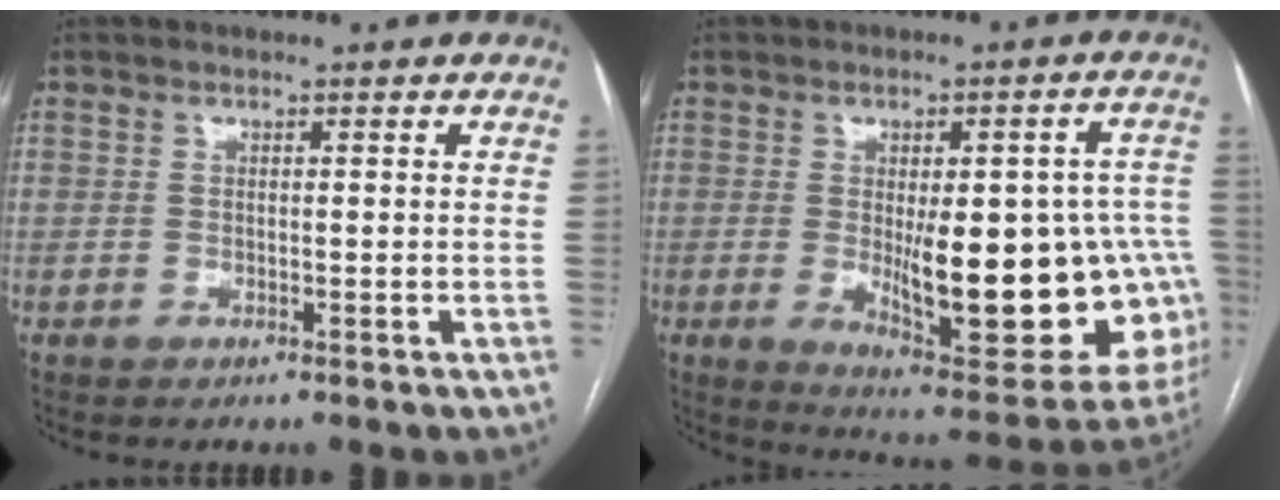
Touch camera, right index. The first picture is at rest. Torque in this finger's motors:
{"motor_torque": [1.52, 0.62, 0.74, 0.21]}